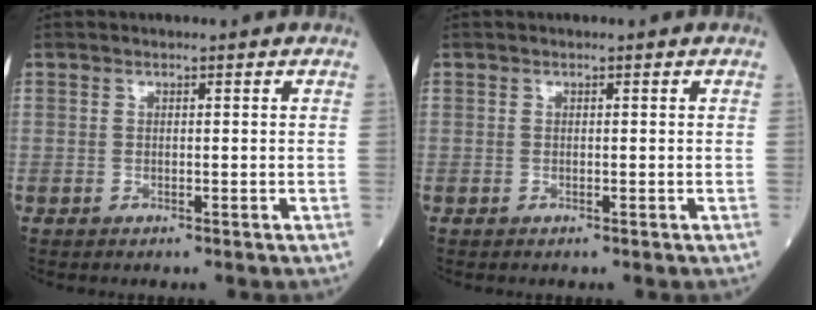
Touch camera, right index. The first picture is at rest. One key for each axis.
{"total": 0.0}